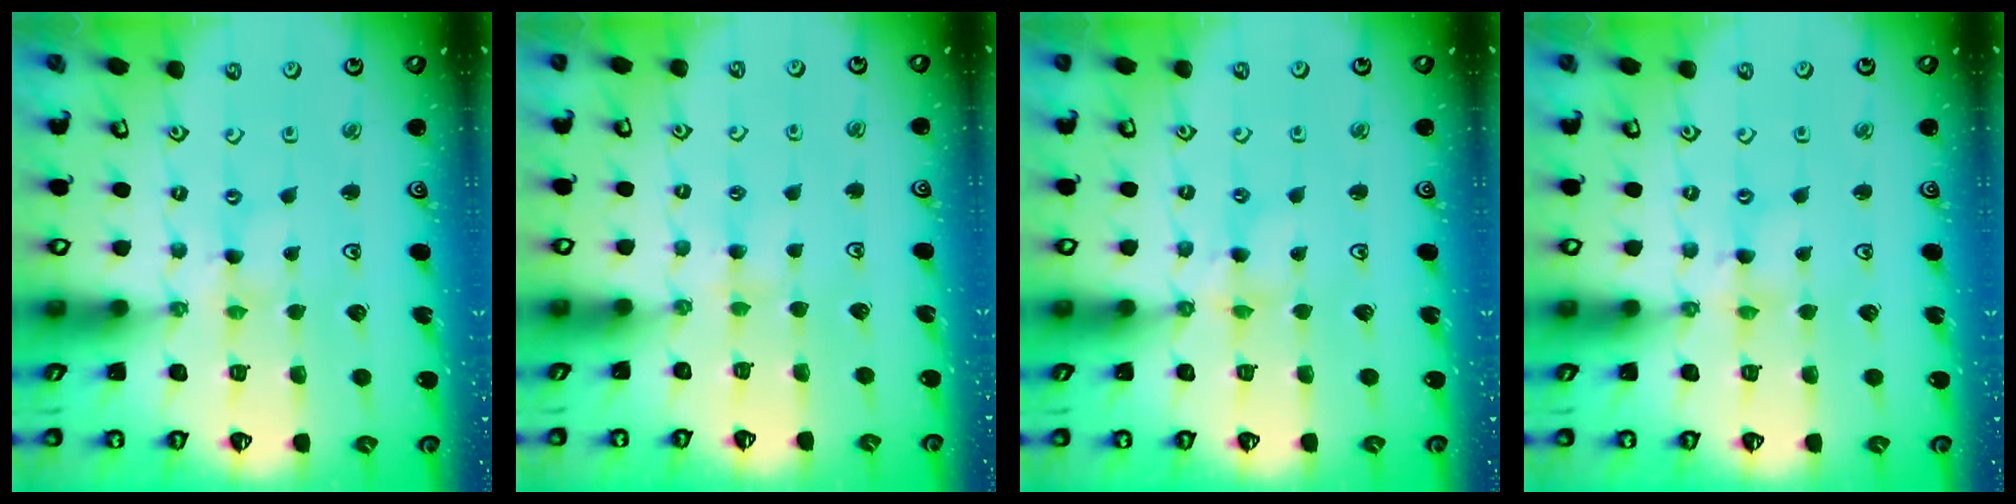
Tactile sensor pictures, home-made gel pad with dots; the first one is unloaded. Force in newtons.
{"total": 2.9, "press": 2.8, "slide": 0.6}
{"total": 2.6, "press": 2.6, "slide": 0.4}
{"total": 1.8, "press": 1.8, "slide": 0.2}